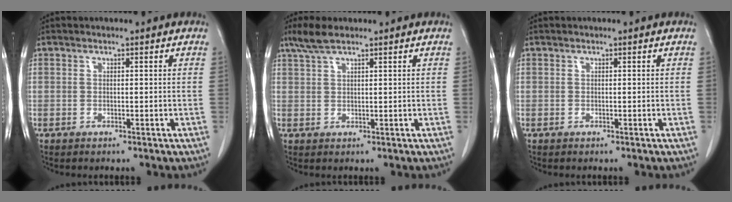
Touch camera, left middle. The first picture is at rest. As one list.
[{"total": 3.7, "force": [2.8, 0.7, 2.3], "torque": [-0.058, 0.011, 0.061]}, {"total": 0.0}]